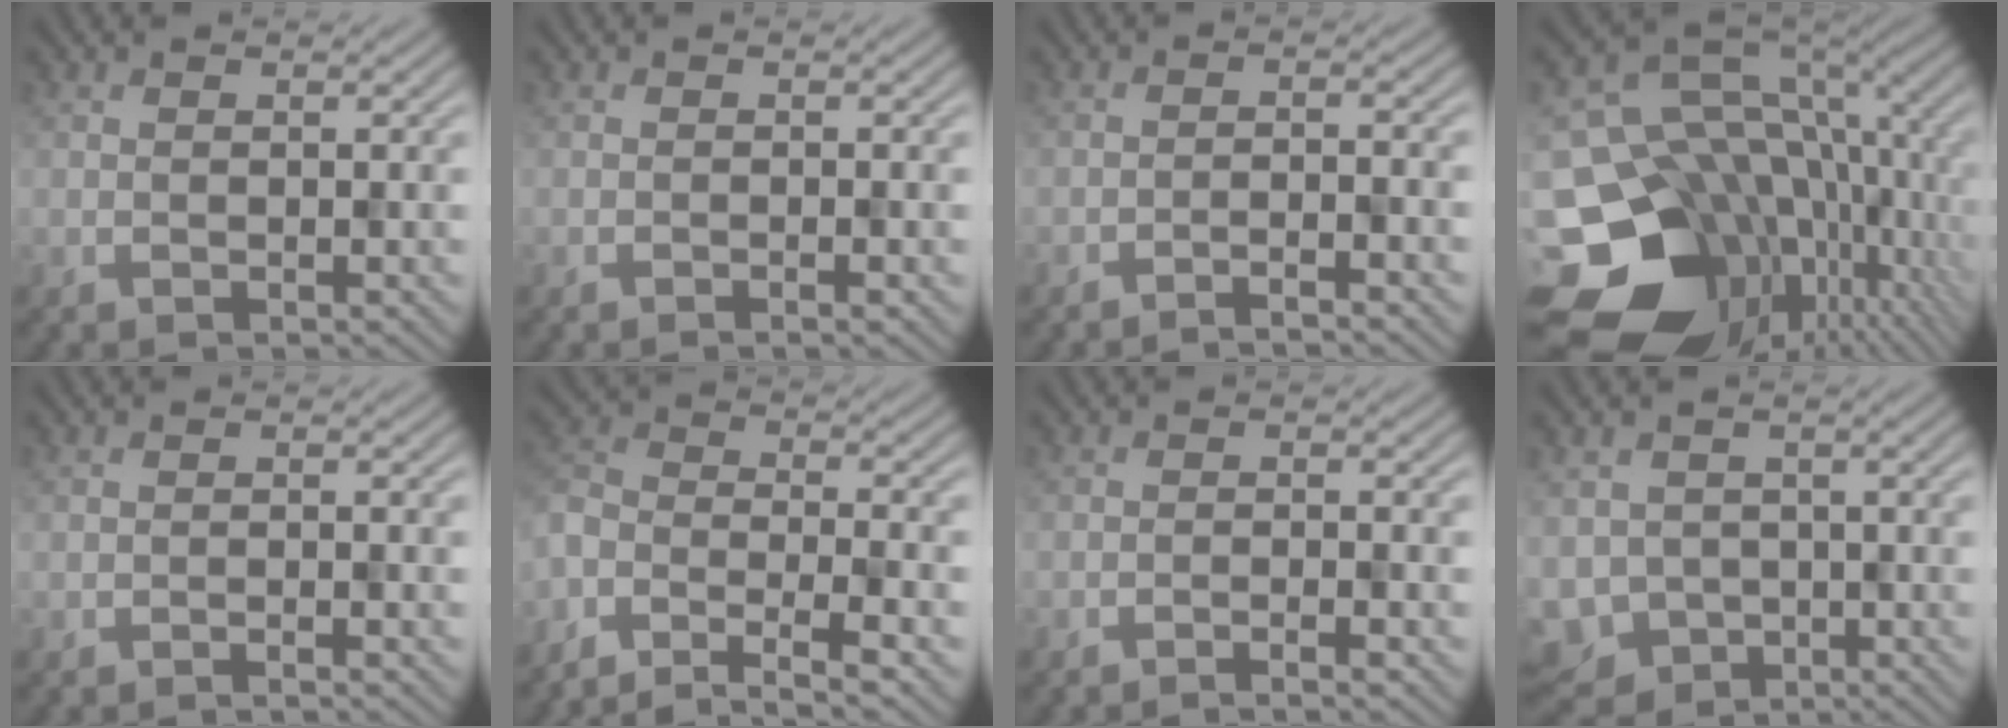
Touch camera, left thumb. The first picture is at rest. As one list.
[{"total": 1.0, "force": [-0.8, 0.0, 0.5], "torque": [-0.007, 0.004, -0.014]}, {"total": 3.4, "force": [-3.0, -0.1, 1.7], "torque": [-0.026, 0.018, -0.055]}, {"total": 19.0, "force": [-6.9, 14.9, 9.5], "torque": [-0.220, -0.027, -0.059]}, {"total": 1.3, "force": [-1.2, -0.1, 0.6], "torque": [-0.009, 0.007, -0.021]}, {"total": 8.7, "force": [-7.0, 3.1, 4.0], "torque": [-0.104, -0.014, -0.126]}, {"total": 2.6, "force": [-2.2, 0.0, 1.3], "torque": [-0.022, 0.013, -0.039]}, {"total": 3.9, "force": [-1.1, 3.7, -0.1], "torque": [-0.026, -0.023, -0.015]}]